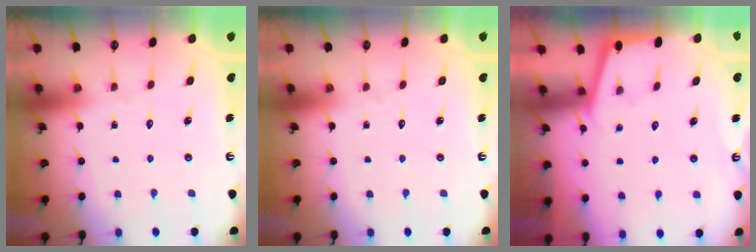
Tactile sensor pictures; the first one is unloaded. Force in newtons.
{"total": 0.0}
{"total": 1.9, "press": 1.8, "slide": 0.3}